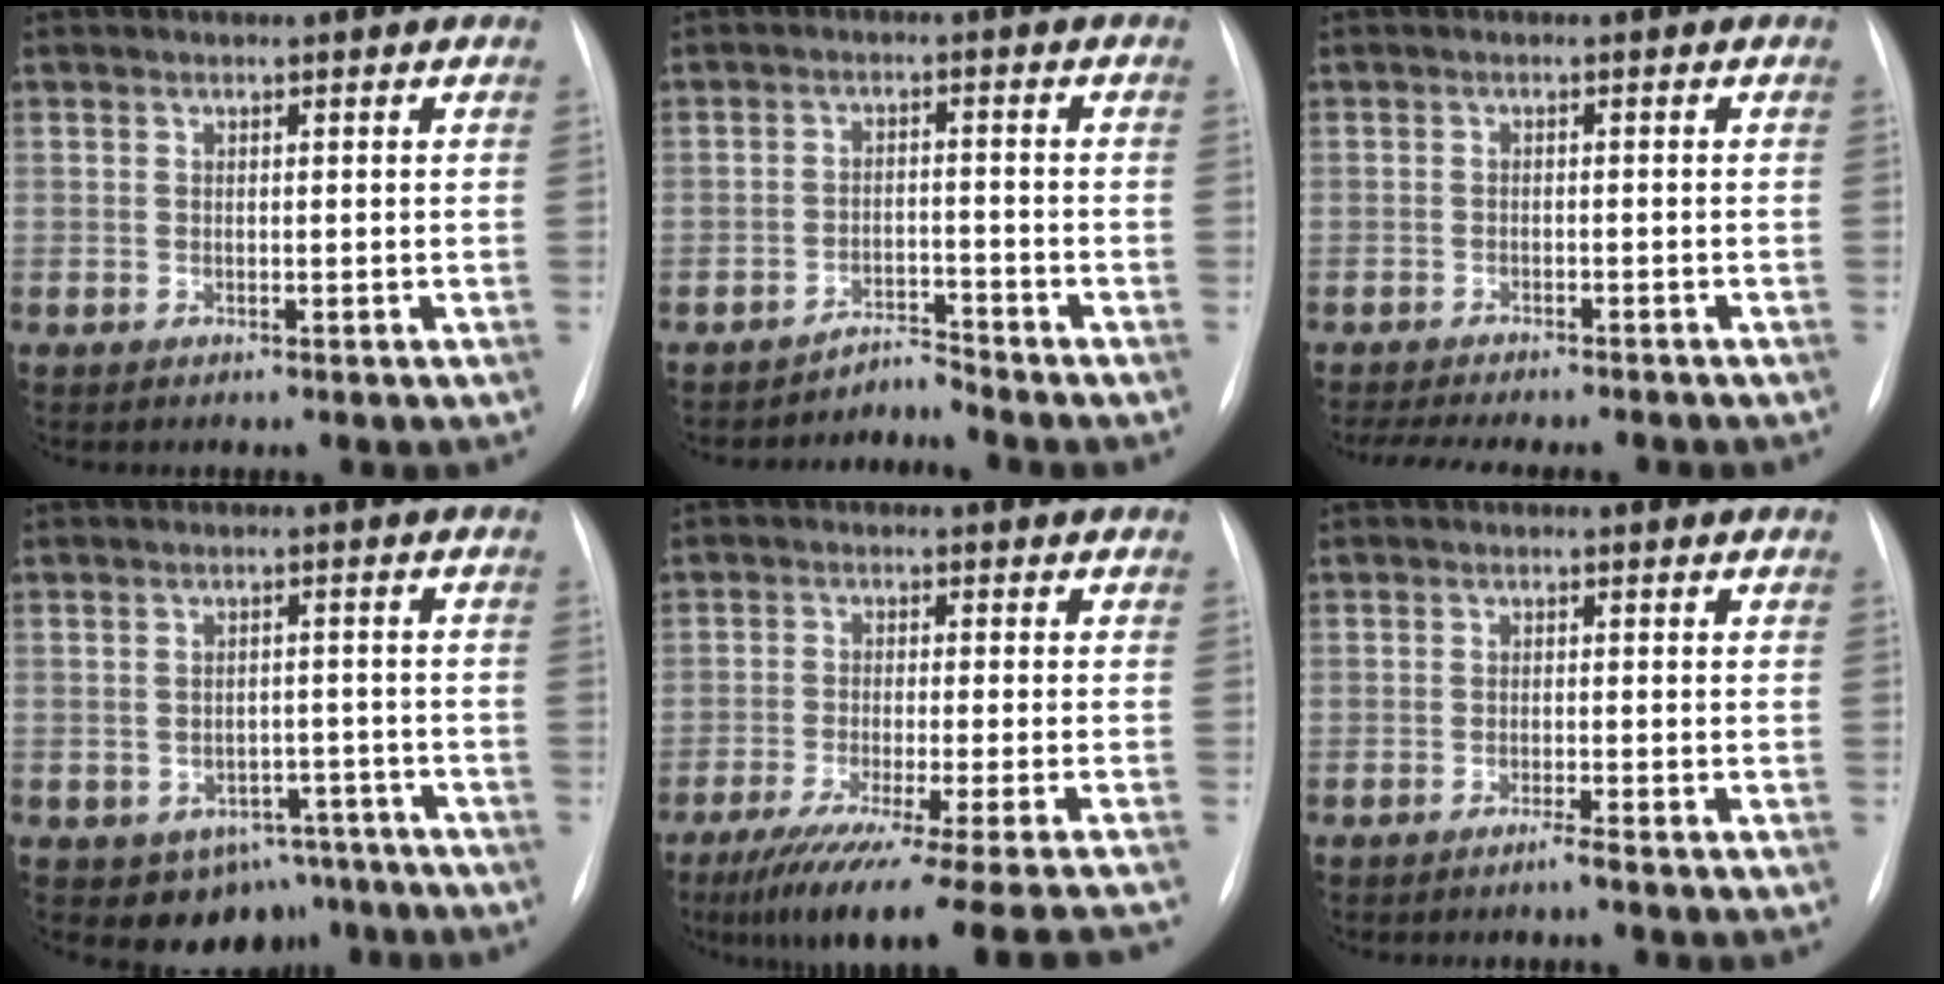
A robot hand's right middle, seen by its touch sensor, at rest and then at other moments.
{"total": 3.1, "force": [-2.8, -0.6, -1.1], "torque": [0.025, -0.006, -0.044]}
{"total": 11.9, "force": [-10.6, 2.2, 4.8], "torque": [-0.073, -0.008, -0.137]}
{"total": 7.4, "force": [-5.0, 5.1, 1.8], "torque": [-0.004, 0.022, -0.059]}
{"total": 19.0, "force": [-15.8, -2.0, 10.4], "torque": [-0.113, -0.065, -0.235]}
{"total": 1.3, "force": [-1.0, -0.4, 0.7], "torque": [-0.011, -0.001, -0.019]}